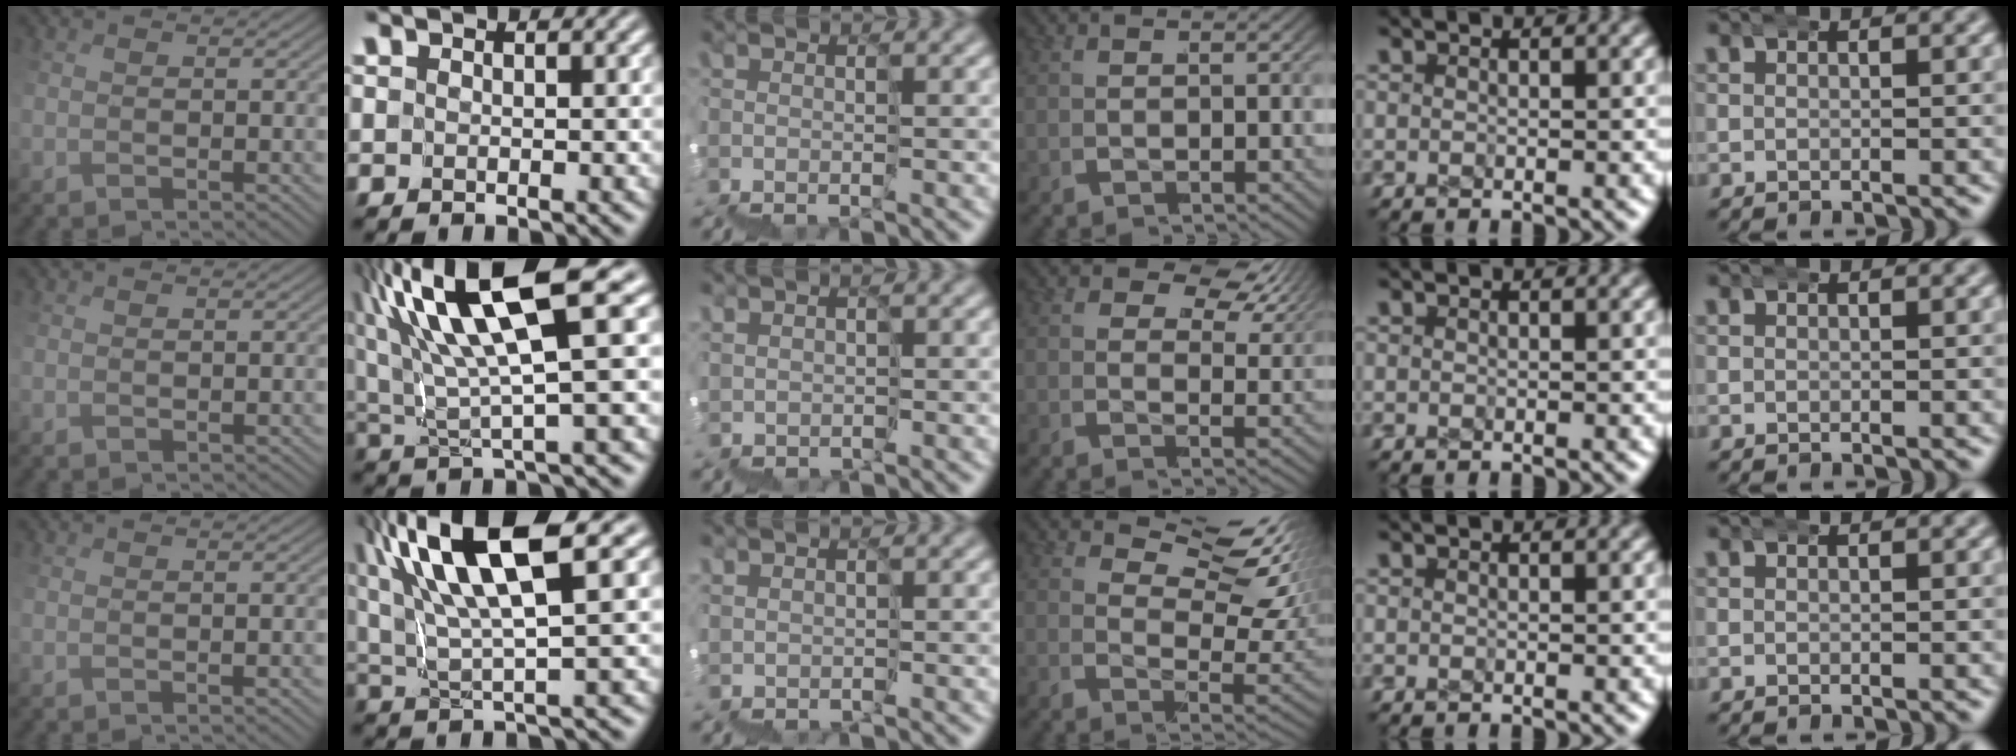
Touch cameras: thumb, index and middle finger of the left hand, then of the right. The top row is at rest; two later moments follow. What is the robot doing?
{"motion": "wrap", "object": "ethernet cable"}